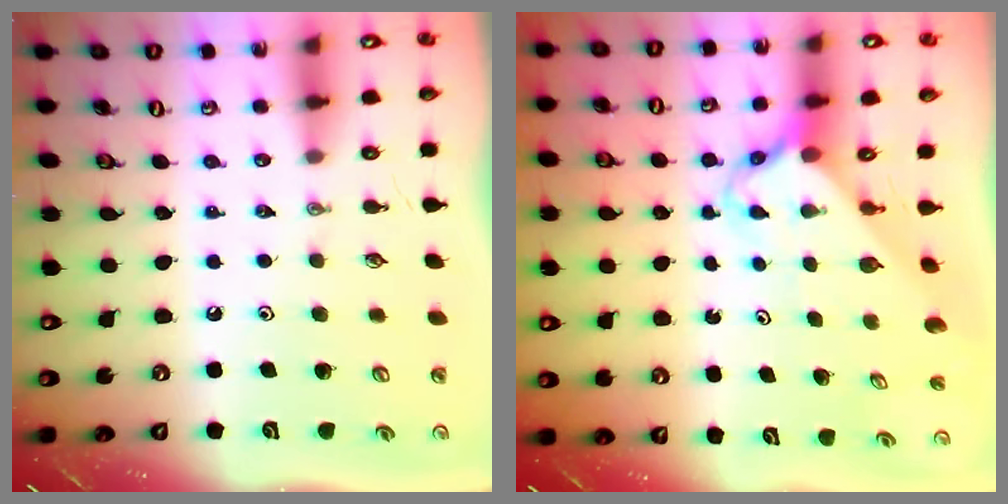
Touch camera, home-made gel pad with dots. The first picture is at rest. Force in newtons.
{"total": 2.6, "press": 2.6, "slide": 0.2}